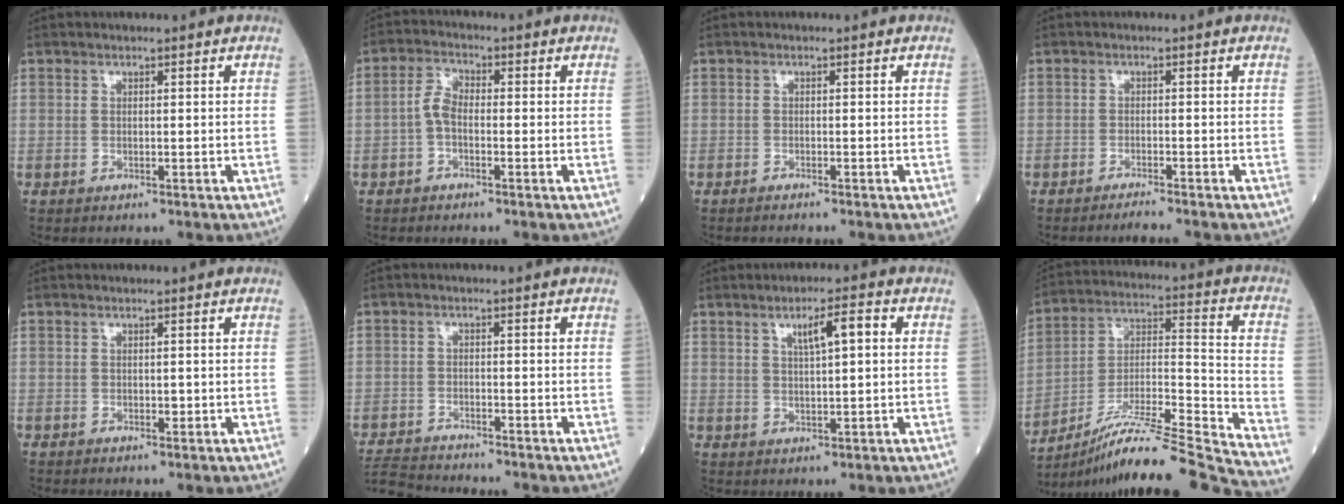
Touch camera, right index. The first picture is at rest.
{"total": 3.4, "force": [-0.9, 1.7, 2.8], "torque": [-0.055, 0.008, -0.023]}
{"total": 1.4, "force": [-1.3, -0.1, 0.6], "torque": [-0.009, 0.000, -0.018]}
{"total": 2.2, "force": [-2.1, -0.5, 0.5], "torque": [-0.011, -0.005, -0.036]}
{"total": 0.6, "force": [-0.1, 0.3, 0.5], "torque": [-0.005, 0.000, -0.001]}
{"total": 6.3, "force": [-6.3, 0.5, 0.3], "torque": [-0.006, -0.013, -0.119]}
{"total": 5.0, "force": [1.6, 0.8, 4.6], "torque": [-0.079, 0.008, 0.027]}
{"total": 21.8, "force": [-19.2, -2.2, 10.0], "torque": [-0.159, -0.008, -0.329]}